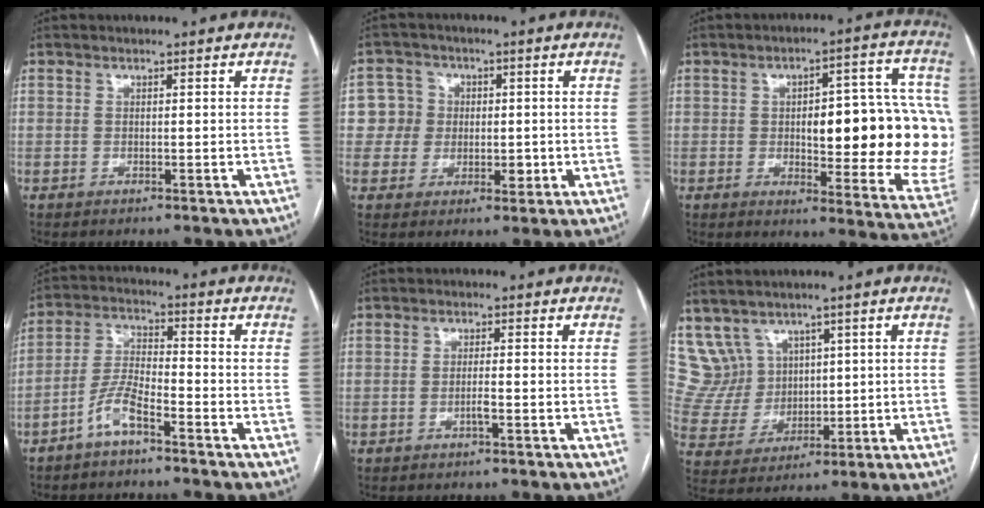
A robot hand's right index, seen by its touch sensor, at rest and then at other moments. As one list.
[{"total": 5.9, "force": [0.5, 5.8, 0.8], "torque": [-0.001, 0.018, 0.010]}, {"total": 21.8, "force": [0.0, 6.6, 20.8], "torque": [-0.199, 0.026, 0.018]}, {"total": 6.1, "force": [-4.0, 1.2, 4.4], "torque": [-0.101, 0.005, -0.083]}, {"total": 1.1, "force": [-0.4, -0.1, 1.0], "torque": [-0.018, 0.001, -0.008]}, {"total": 7.2, "force": [4.5, 5.6, 0.0], "torque": [-0.012, 0.031, 0.107]}]